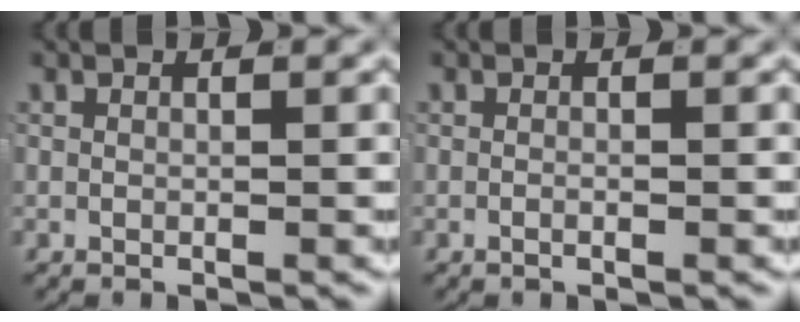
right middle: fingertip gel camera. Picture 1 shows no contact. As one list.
[{"total": 0.6, "force": [-0.5, 0.2, 0.3], "torque": [-0.007, 0.001, -0.010]}]